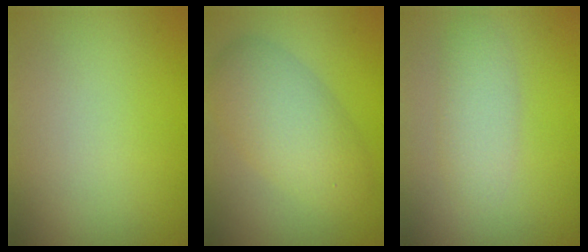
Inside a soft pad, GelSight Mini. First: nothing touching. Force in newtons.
{"total": 5.2, "press": 5.2, "slide": 0.2}
{"total": 2.6, "press": 2.6, "slide": 0.1}